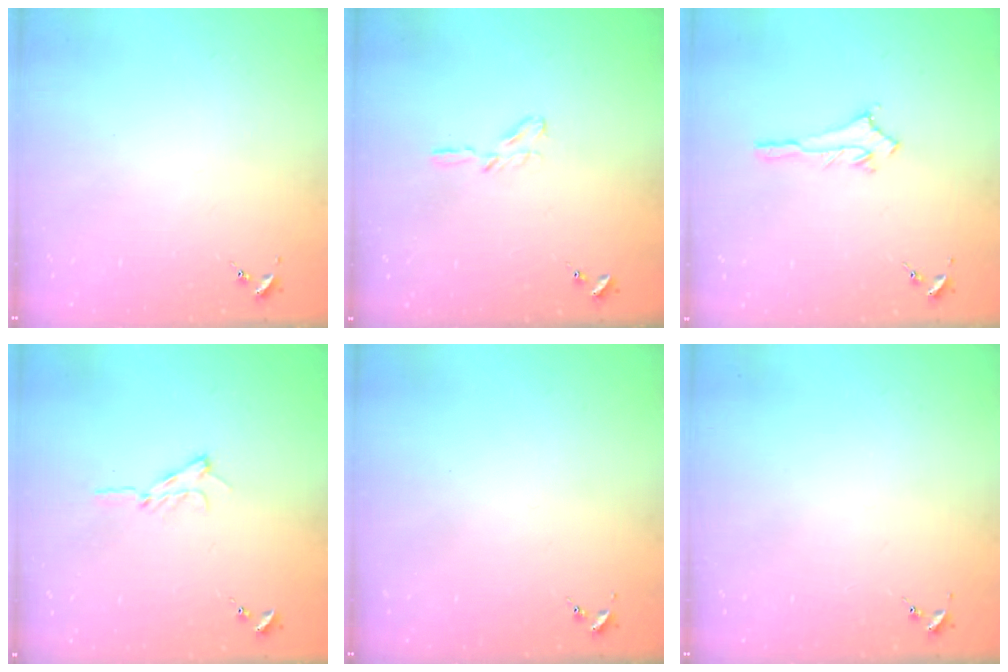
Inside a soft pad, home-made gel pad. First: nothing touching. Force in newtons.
{"total": 3.8, "press": 3.8, "slide": 0.3}
{"total": 2.9, "press": 2.9, "slide": 0.3}
{"total": 6.5, "press": 6.5, "slide": 0.8}
{"total": 0.0}
{"total": 0.0}